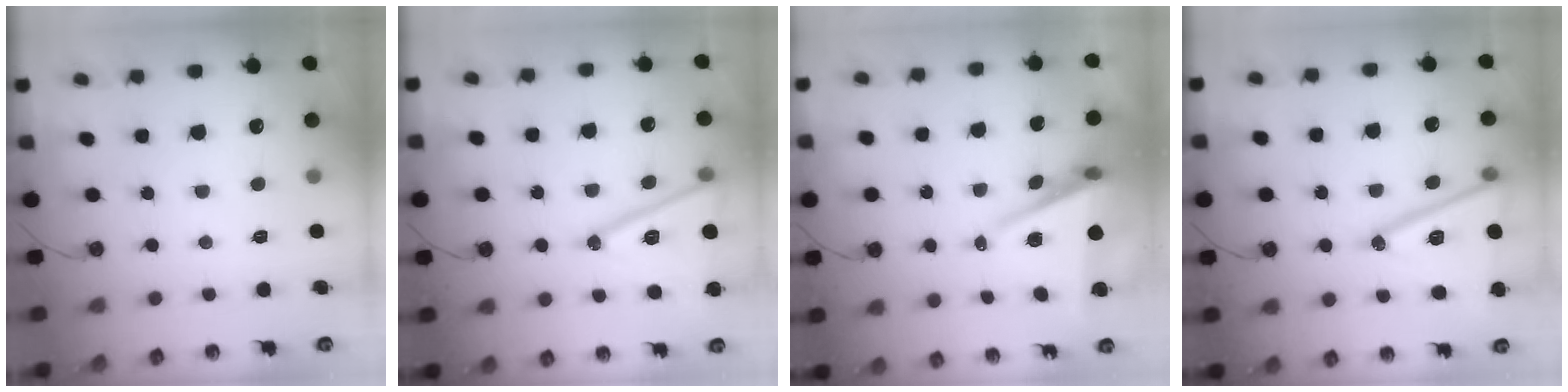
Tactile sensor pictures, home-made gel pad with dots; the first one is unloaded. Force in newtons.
{"total": 15.6, "press": 15.2, "slide": 3.5}
{"total": 7.2, "press": 5.7, "slide": 4.3}
{"total": 18.5, "press": 18.2, "slide": 3.2}